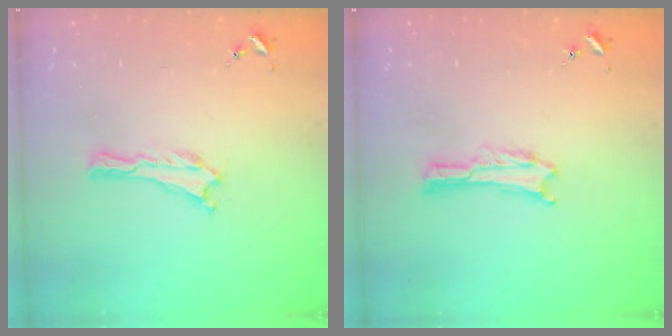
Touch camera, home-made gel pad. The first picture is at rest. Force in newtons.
{"total": 0.0}